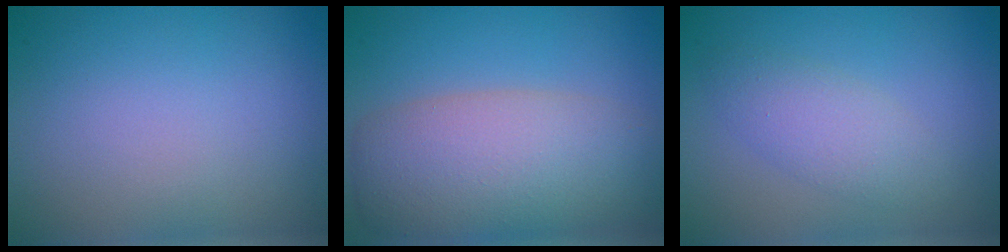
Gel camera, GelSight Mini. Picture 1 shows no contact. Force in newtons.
{"total": 8.1, "press": 8.1, "slide": 0.5}
{"total": 2.7, "press": 2.7, "slide": 0.1}